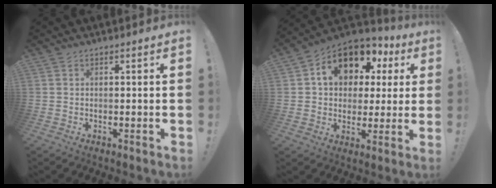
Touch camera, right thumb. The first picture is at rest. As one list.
[{"total": 13.5, "force": [6.3, 9.3, 7.5], "torque": [-0.118, -0.035, 0.114]}]